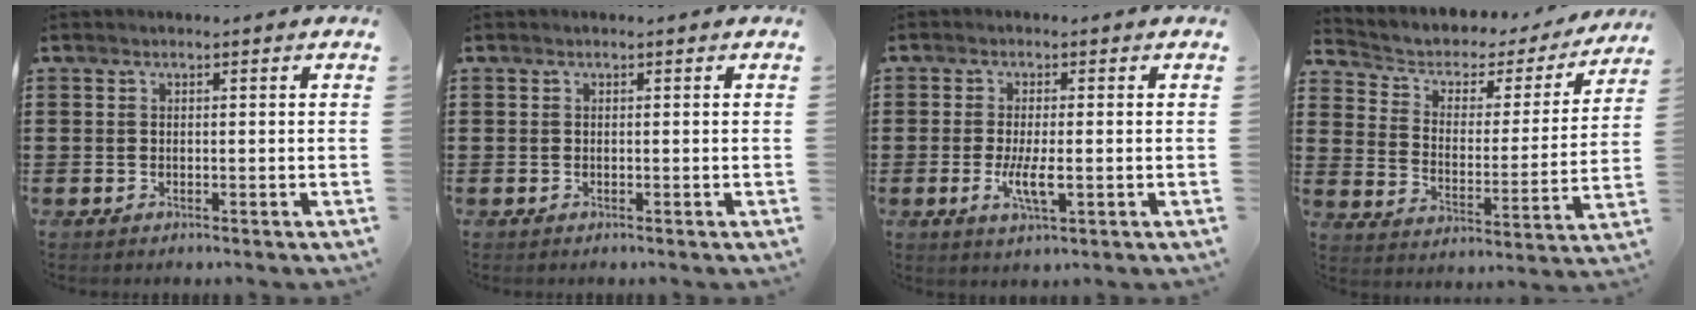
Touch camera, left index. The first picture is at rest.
{"total": 0.0}
{"total": 4.8, "force": [-1.0, 1.3, 4.5], "torque": [-0.090, -0.005, -0.019]}
{"total": 3.5, "force": [2.2, 2.4, 1.3], "torque": [-0.045, -0.014, 0.027]}